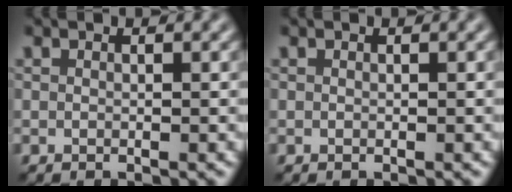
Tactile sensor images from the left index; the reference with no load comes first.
{"total": 0.0}